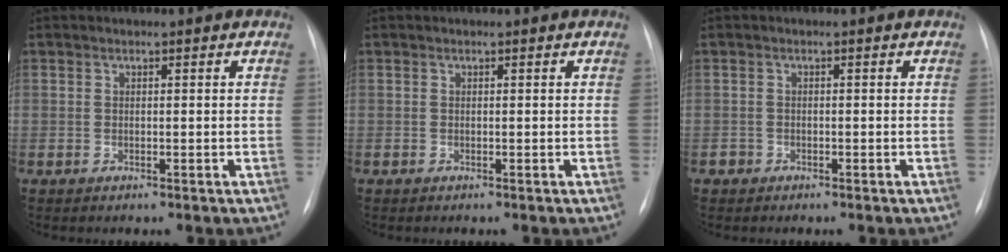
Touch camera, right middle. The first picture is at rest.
{"total": 0.0}
{"total": 1.0, "force": [-0.6, 0.8, 0.0], "torque": [0.000, 0.004, -0.010]}